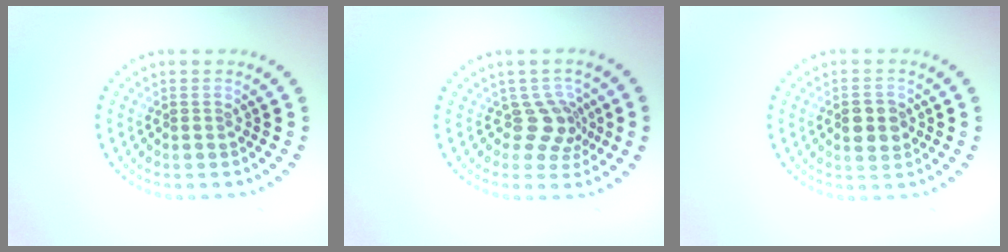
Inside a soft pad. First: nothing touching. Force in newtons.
{"total": 2.8, "press": 2.0, "slide": 2.0}
{"total": 2.9, "press": 2.9, "slide": 0.0}